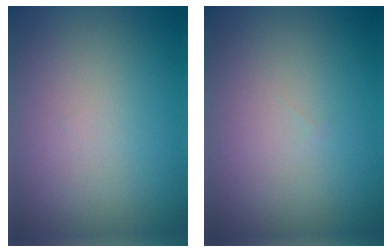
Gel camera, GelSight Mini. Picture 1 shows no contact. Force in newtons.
{"total": 0.0}